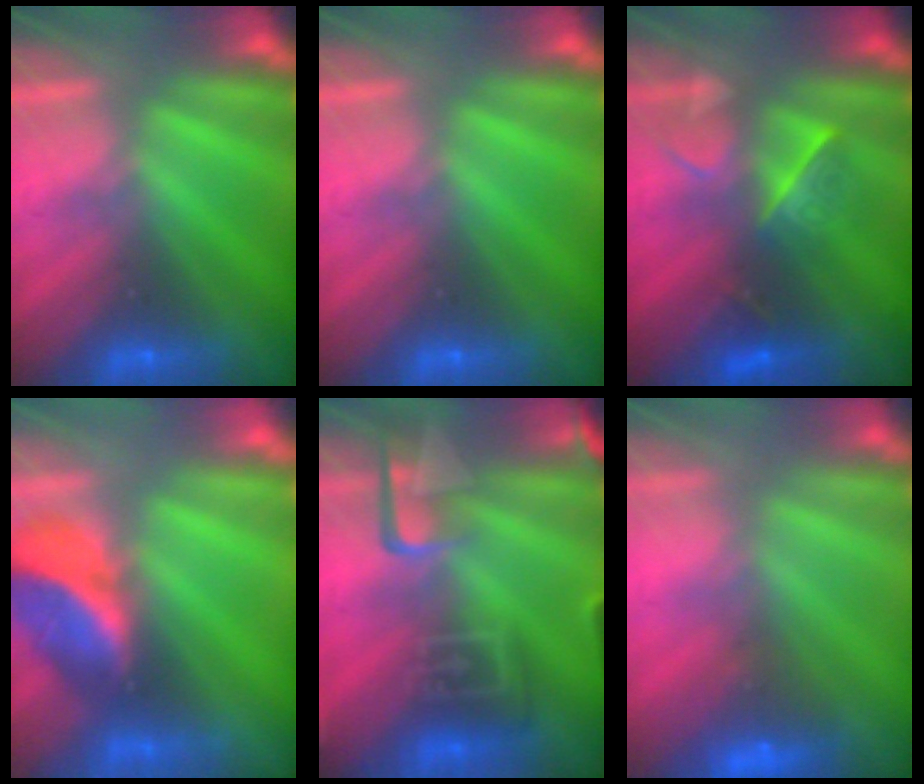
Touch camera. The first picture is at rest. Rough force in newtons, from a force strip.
{"total": 0.0}
{"total": 2.6}
{"total": 2.8}
{"total": 5.8}
{"total": 5.5}